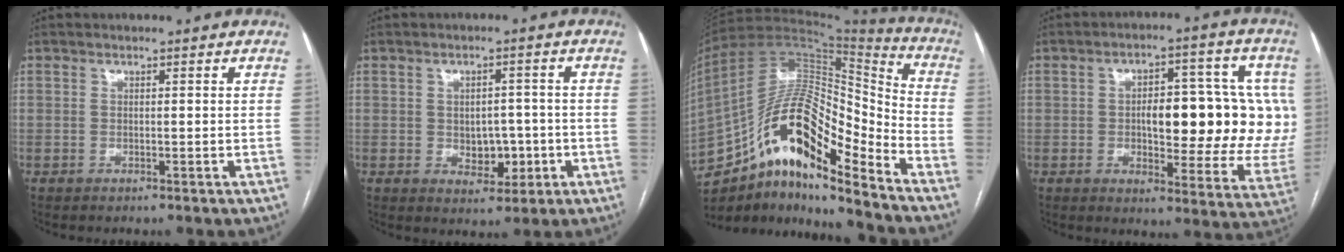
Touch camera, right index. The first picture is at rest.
{"total": 2.7, "force": [-0.6, 1.7, 2.0], "torque": [-0.026, 0.002, -0.002]}
{"total": 19.2, "force": [-11.3, 5.2, 14.6], "torque": [-0.269, 0.045, -0.191]}
{"total": 18.9, "force": [0.9, 7.1, 17.5], "torque": [-0.183, 0.024, 0.021]}